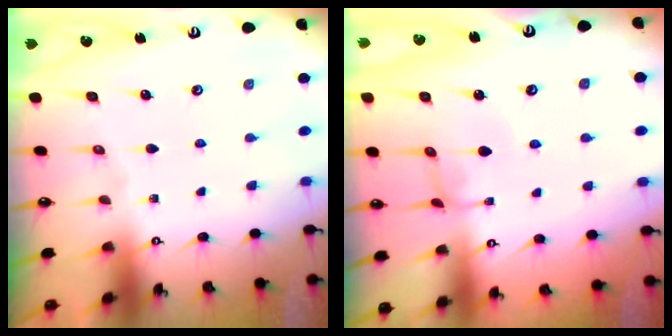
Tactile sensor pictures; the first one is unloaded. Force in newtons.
{"total": 2.0, "press": 2.0, "slide": 0.1}